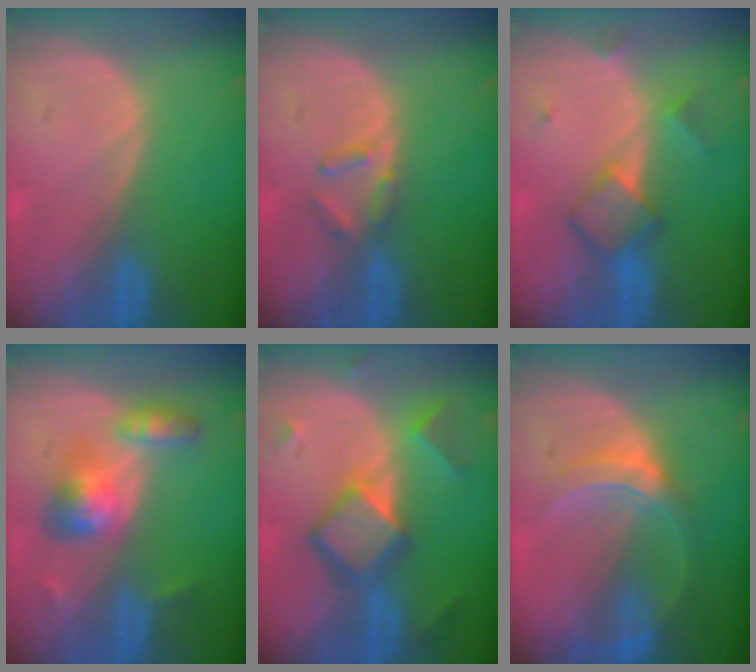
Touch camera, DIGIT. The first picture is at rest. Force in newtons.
{"total": 2.8, "press": 2.7, "slide": 0.4}
{"total": 5.5, "press": 5.4, "slide": 1.0}
{"total": 5.9, "press": 5.9, "slide": 0.1}
{"total": 7.7, "press": 7.7, "slide": 0.5}
{"total": 5.9, "press": 5.8, "slide": 0.8}